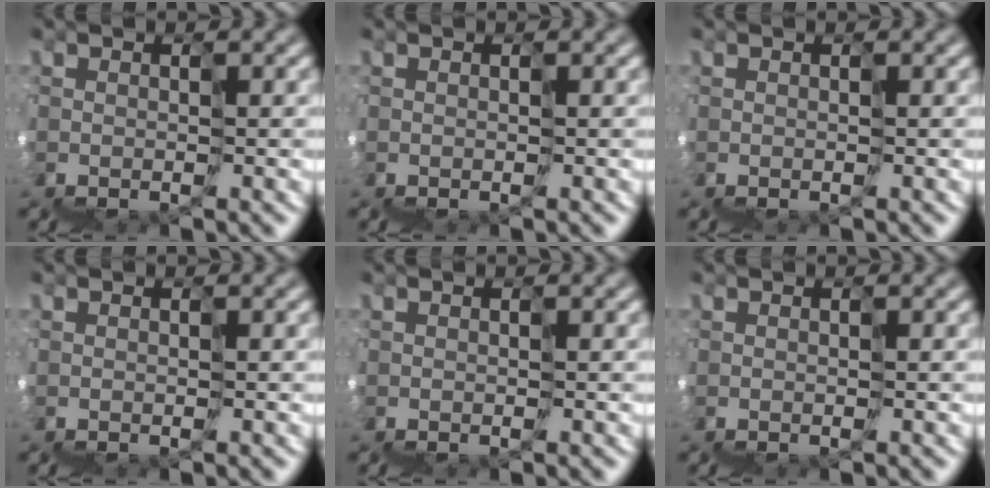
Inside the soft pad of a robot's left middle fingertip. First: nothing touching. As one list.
[{"total": 0.0}, {"total": 0.0}, {"total": 0.0}, {"total": 0.0}, {"total": 0.0}]